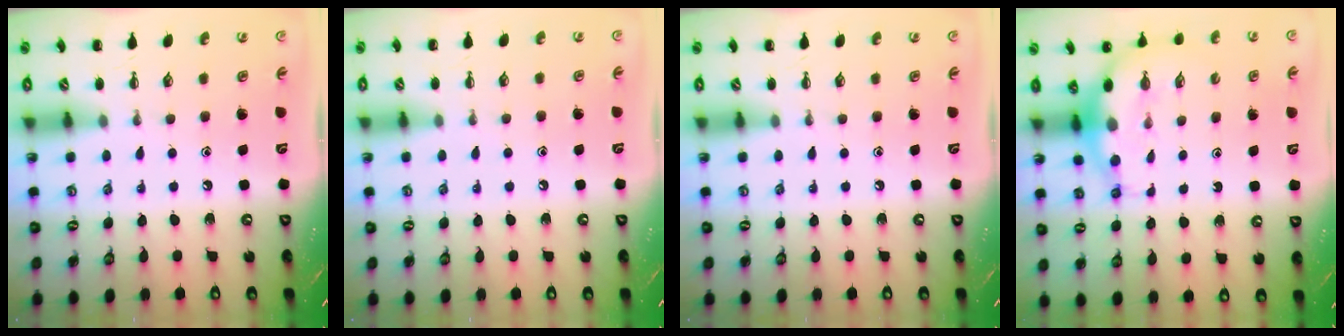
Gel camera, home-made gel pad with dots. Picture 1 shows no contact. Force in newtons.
{"total": 3.4, "press": 3.3, "slide": 1.0}
{"total": 0.0}
{"total": 7.3, "press": 7.1, "slide": 1.7}